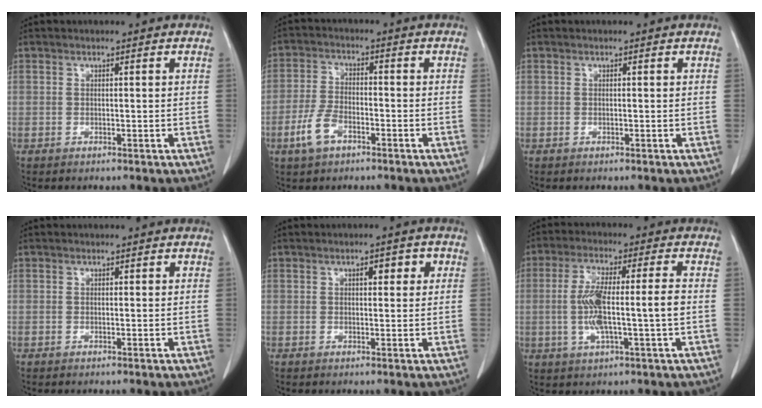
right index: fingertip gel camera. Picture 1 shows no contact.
{"total": 5.8, "force": [-3.1, 2.8, 4.0], "torque": [-0.096, 0.003, -0.062]}
{"total": 0.0}
{"total": 0.0}
{"total": 2.9, "force": [1.0, 1.2, 2.5], "torque": [-0.034, 0.009, 0.013]}
{"total": 9.8, "force": [-0.9, 0.8, 9.7], "torque": [-0.190, 0.008, -0.018]}